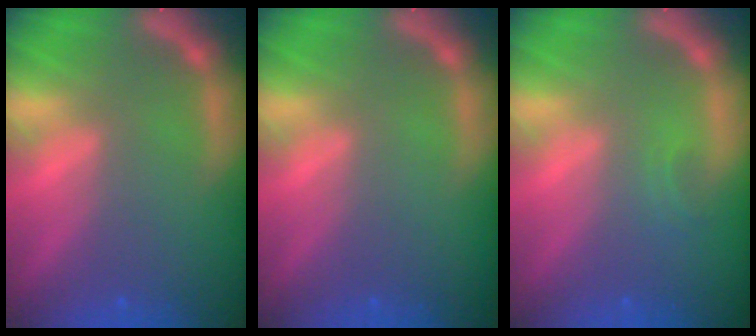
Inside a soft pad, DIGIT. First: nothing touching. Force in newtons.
{"total": 0.0}
{"total": 0.9}